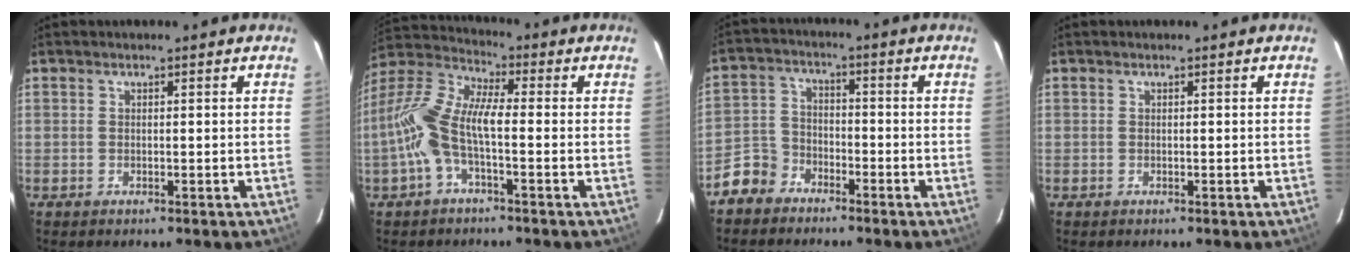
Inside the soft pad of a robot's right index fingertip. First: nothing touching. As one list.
[{"total": 10.6, "force": [-2.5, 3.5, 9.7], "torque": [-0.214, 0.013, -0.053]}, {"total": 6.4, "force": [-4.7, 4.3, 0.8], "torque": [-0.028, 0.021, -0.095]}, {"total": 0.0}]